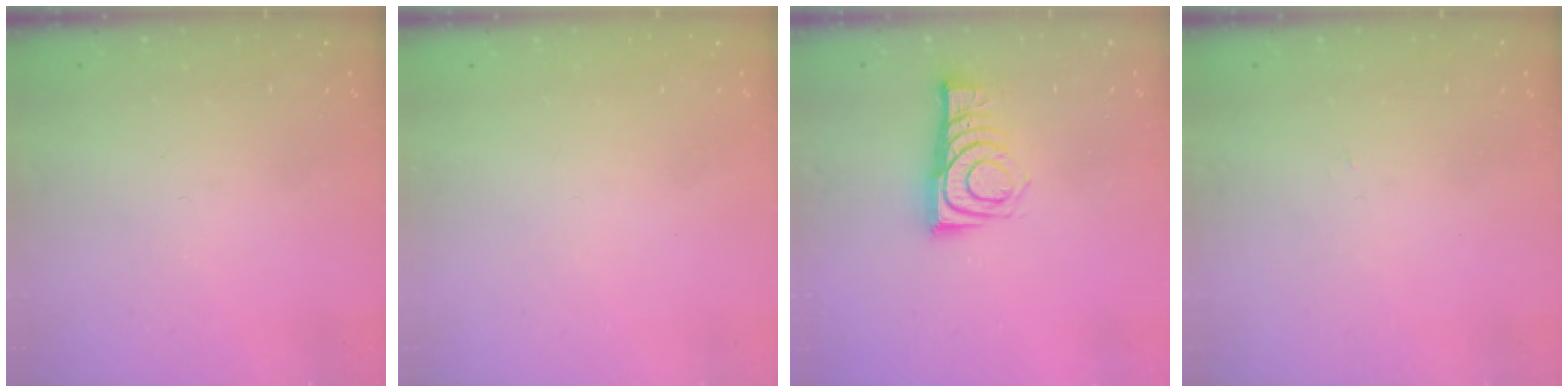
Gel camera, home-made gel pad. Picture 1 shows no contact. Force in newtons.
{"total": 1.5, "press": 1.5, "slide": 0.1}
{"total": 9.0, "press": 9.0, "slide": 0.2}
{"total": 2.2, "press": 2.2, "slide": 0.3}